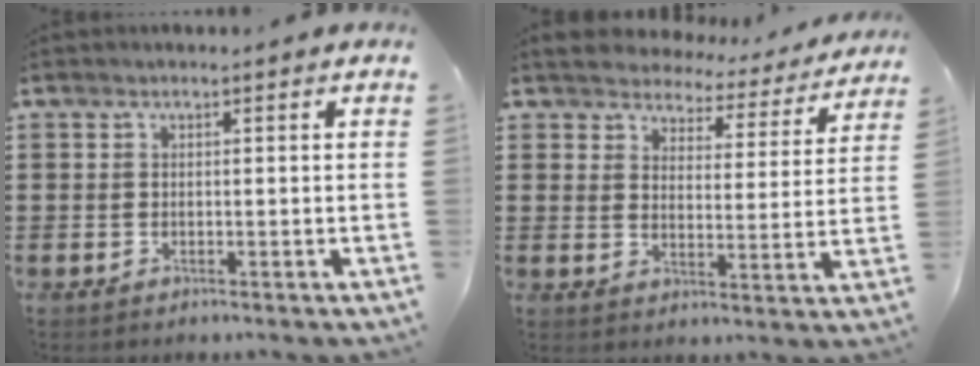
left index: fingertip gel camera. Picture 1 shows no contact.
{"total": 4.0, "force": [4.0, 0.8, -0.1], "torque": [-0.026, -0.028, 0.066]}